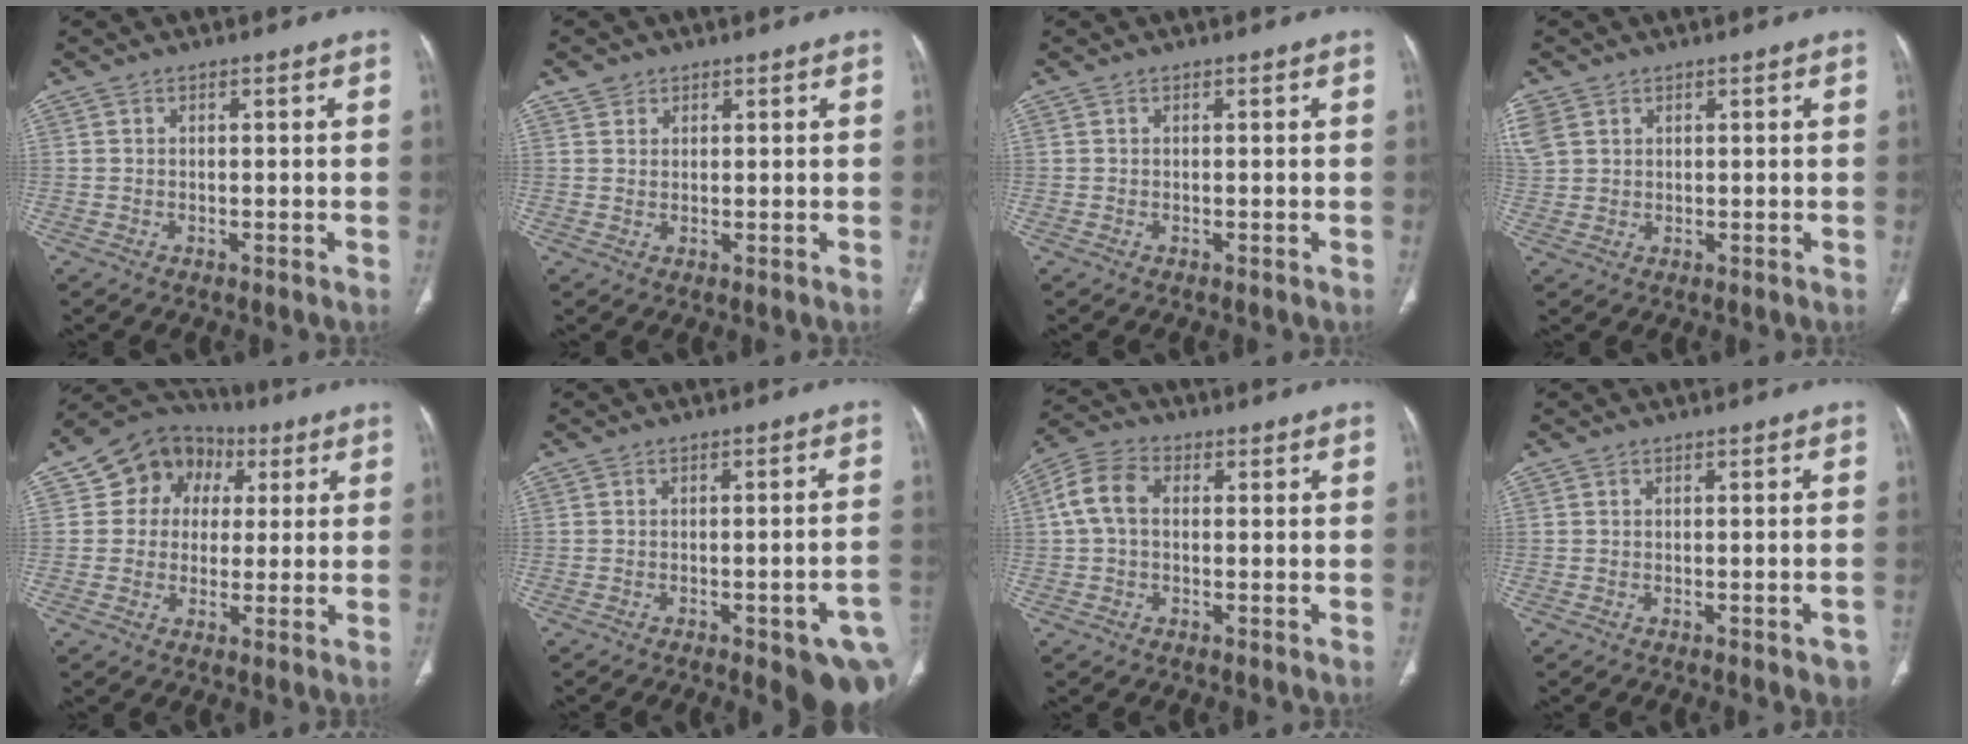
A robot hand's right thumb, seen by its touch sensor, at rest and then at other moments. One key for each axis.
{"total": 1.9, "fx": 1.2, "fy": 1.5, "fz": 0.2, "tx": 0.011, "ty": -0.005, "tz": 0.016}
{"total": 0.0}
{"total": 6.9, "fx": 2.8, "fy": 5.5, "fz": 3.1, "tx": -0.097, "ty": 0.015, "tz": 0.068}
{"total": 11.3, "fx": 2.7, "fy": 9.9, "fz": 4.6, "tx": -0.034, "ty": 0.014, "tz": 0.035}
{"total": 12.4, "fx": -5.2, "fy": 3.3, "fz": 10.7, "tx": -0.108, "ty": 0.025, "tz": -0.056}
{"total": 6.9, "fx": 0.4, "fy": 4.7, "fz": 5.1, "tx": -0.102, "ty": 0.022, "tz": 0.001}
{"total": 3.5, "fx": -1.9, "fy": 0.9, "fz": 2.9, "tx": -0.027, "ty": 0.011, "tz": -0.018}